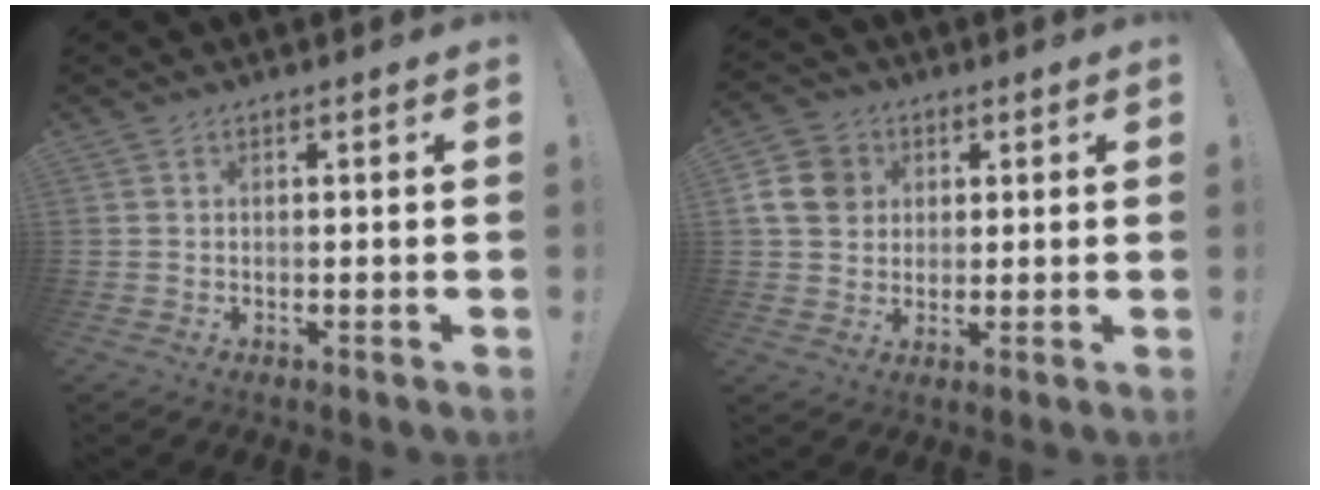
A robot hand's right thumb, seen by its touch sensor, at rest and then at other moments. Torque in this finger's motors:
{"motor_torque": [0.00, 0.00, 0.04, 0.02, 0.00]}